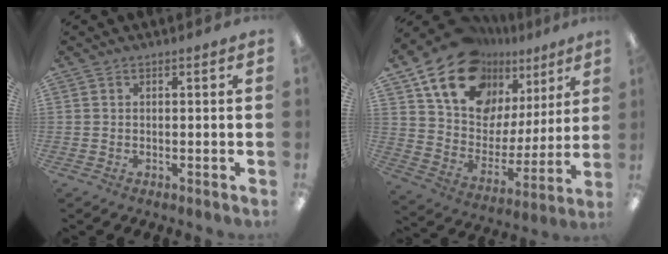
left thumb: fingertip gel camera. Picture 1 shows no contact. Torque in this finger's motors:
{"motor_torque": [2.26, 2.75, 1.37, -1.39, 0.21]}